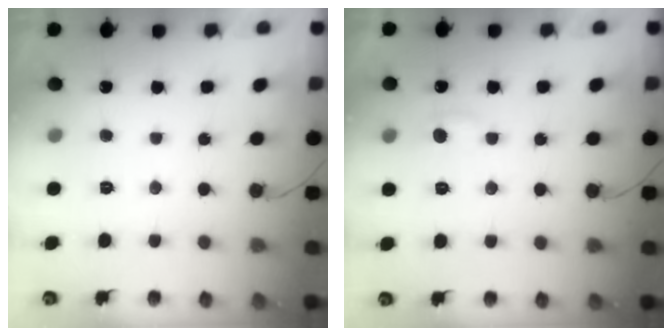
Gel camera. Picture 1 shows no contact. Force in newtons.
{"total": 4.6, "press": 4.5, "slide": 0.5}